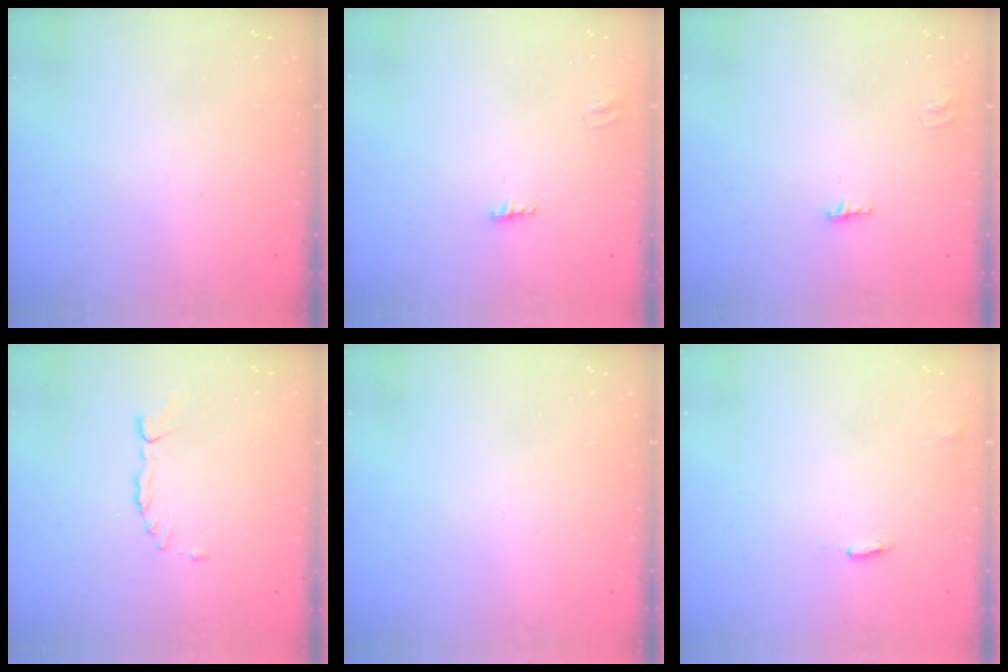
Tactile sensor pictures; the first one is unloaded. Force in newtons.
{"total": 3.0, "press": 3.0, "slide": 0.3}
{"total": 3.0, "press": 3.0, "slide": 0.3}
{"total": 2.2, "press": 2.2, "slide": 0.3}
{"total": 0.0}
{"total": 5.2, "press": 5.2, "slide": 0.4}